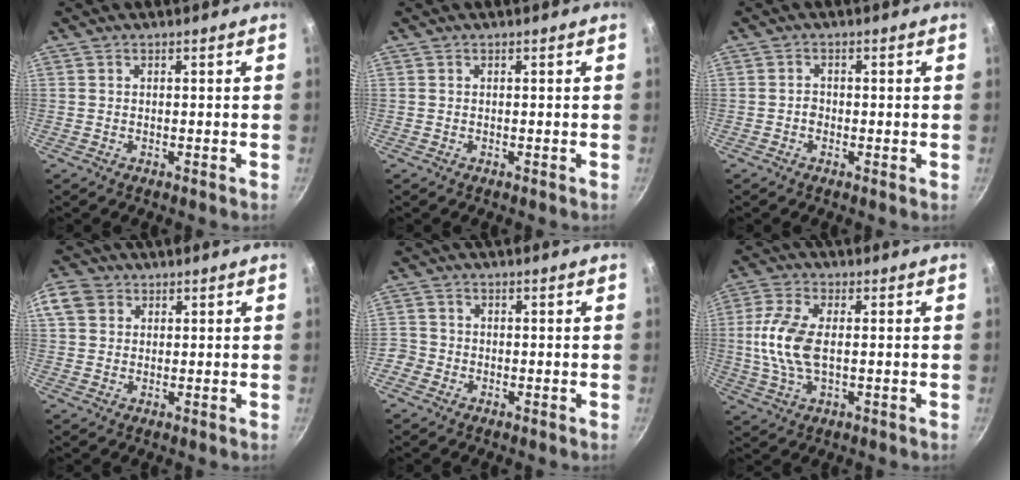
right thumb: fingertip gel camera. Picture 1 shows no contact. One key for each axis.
{"total": 0.0}
{"total": 1.4, "fx": -0.4, "fy": 1.1, "fz": 0.7, "tx": -0.010, "ty": 0.006, "tz": -0.011}
{"total": 5.6, "fx": 2.0, "fy": 4.5, "fz": 2.6, "tx": -0.040, "ty": 0.001, "tz": 0.027}
{"total": 2.7, "fx": -1.3, "fy": 2.3, "fz": 0.4, "tx": 0.000, "ty": 0.014, "tz": -0.027}
{"total": 10.0, "fx": 0.1, "fy": 4.9, "fz": 8.6, "tx": -0.184, "ty": 0.006, "tz": -0.004}